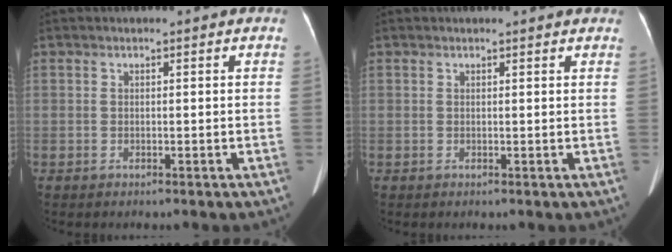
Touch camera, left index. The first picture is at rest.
{"total": 2.3, "force": [2.2, 0.3, 0.7], "torque": [-0.013, 0.008, 0.020]}